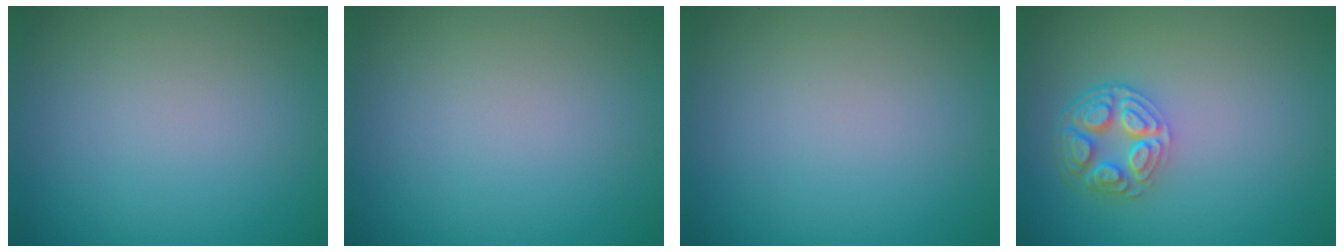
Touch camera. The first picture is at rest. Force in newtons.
{"total": 0.0}
{"total": 0.0}
{"total": 4.6, "press": 3.5, "slide": 2.9}